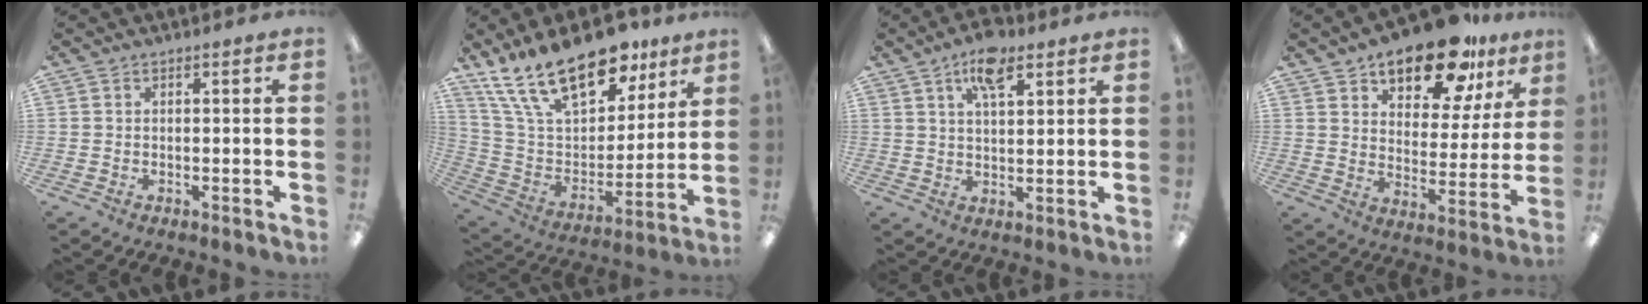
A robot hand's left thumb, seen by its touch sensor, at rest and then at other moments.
{"total": 23.6, "force": [15.8, 11.1, 13.7], "torque": [-0.252, -0.092, 0.279]}
{"total": 8.7, "force": [5.3, 3.4, 6.0], "torque": [-0.095, -0.017, 0.089]}
{"total": 16.7, "force": [12.7, 7.2, 8.1], "torque": [-0.124, -0.078, 0.218]}